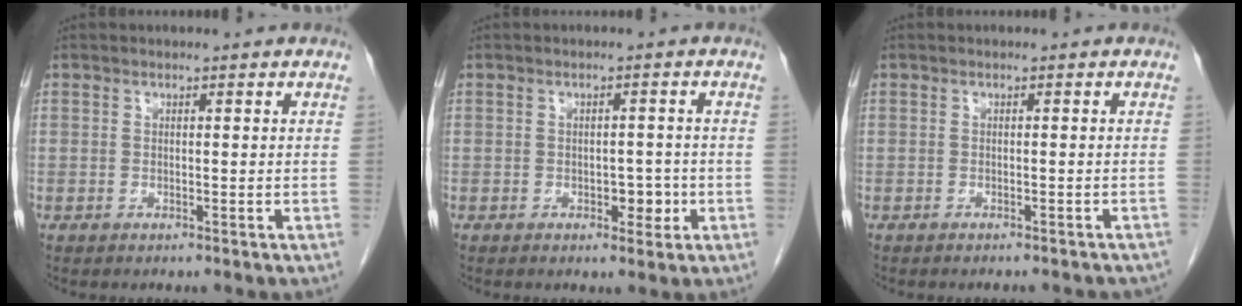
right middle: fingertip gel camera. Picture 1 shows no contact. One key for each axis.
{"total": 2.8, "fx": -0.9, "fy": 1.6, "fz": 2.1, "tx": -0.022, "ty": 0.004, "tz": -0.007}
{"total": 5.7, "fx": -5.2, "fy": 1.4, "fz": 1.8, "tx": -0.018, "ty": -0.008, "tz": -0.054}